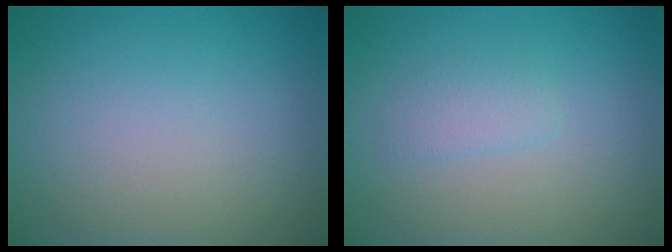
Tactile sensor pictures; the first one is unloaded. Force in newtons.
{"total": 1.2, "press": 1.2, "slide": 0.0}